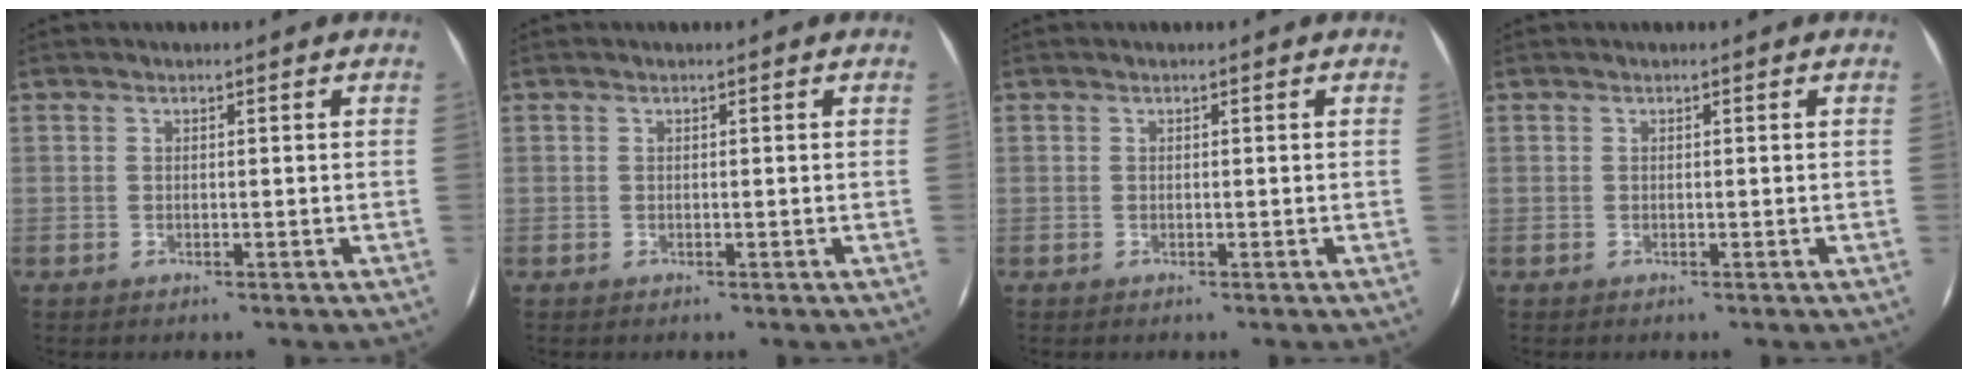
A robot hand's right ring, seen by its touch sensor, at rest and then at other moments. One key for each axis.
{"total": 0.0}
{"total": 0.0}
{"total": 0.0}